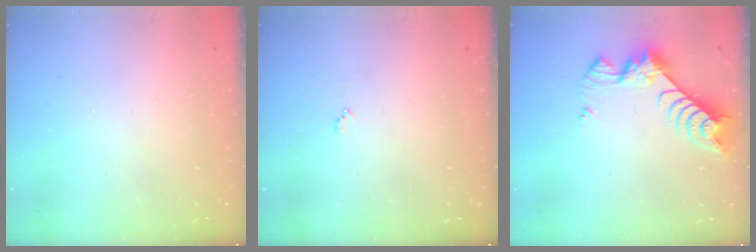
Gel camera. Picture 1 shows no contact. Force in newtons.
{"total": 3.7, "press": 3.7, "slide": 0.4}
{"total": 7.6, "press": 7.5, "slide": 0.7}